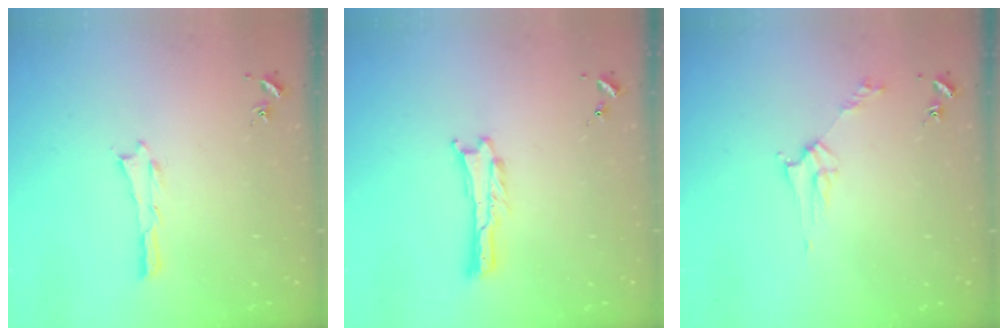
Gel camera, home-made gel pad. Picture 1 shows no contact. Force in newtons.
{"total": 0.0}
{"total": 2.8, "press": 2.8, "slide": 0.3}